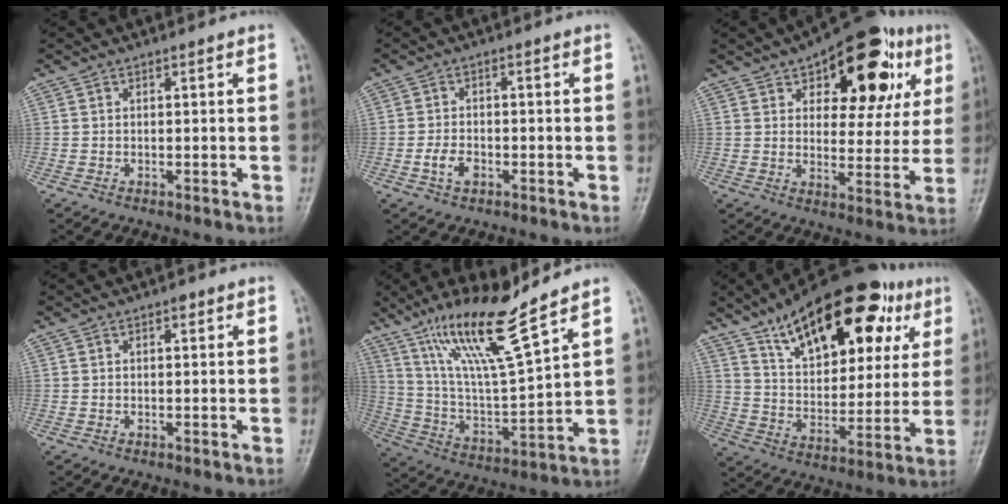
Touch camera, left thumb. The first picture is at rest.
{"total": 3.5, "force": [-1.5, 2.2, 2.3], "torque": [-0.042, 0.010, -0.027]}
{"total": 20.0, "force": [9.0, 10.3, 14.6], "torque": [-0.141, -0.008, 0.121]}
{"total": 0.9, "force": [0.4, 0.5, 0.6], "torque": [-0.003, 0.000, 0.003]}
{"total": 16.8, "force": [11.7, 1.9, 11.9], "torque": [-0.208, -0.061, 0.227]}
{"total": 26.9, "force": [14.2, 12.9, 18.9], "torque": [-0.250, -0.019, 0.224]}